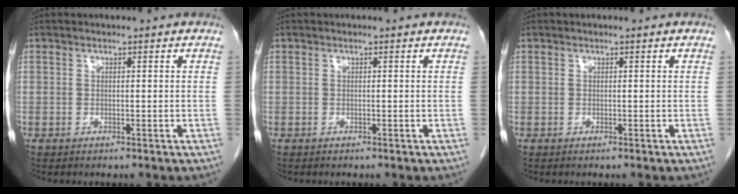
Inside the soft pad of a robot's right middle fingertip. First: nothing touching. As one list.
[{"total": 0.0}, {"total": 0.0}]